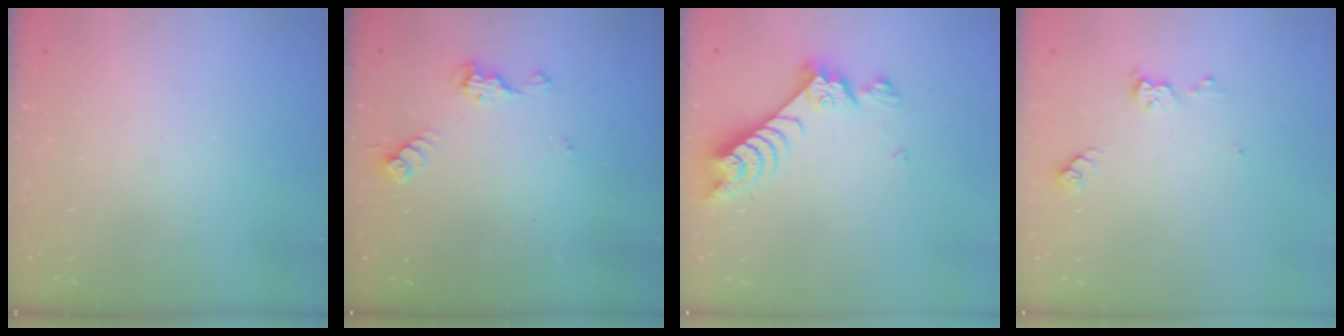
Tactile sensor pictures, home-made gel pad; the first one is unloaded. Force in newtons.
{"total": 6.3, "press": 6.3, "slide": 0.5}
{"total": 7.6, "press": 7.6, "slide": 0.8}
{"total": 6.8, "press": 6.8, "slide": 0.5}